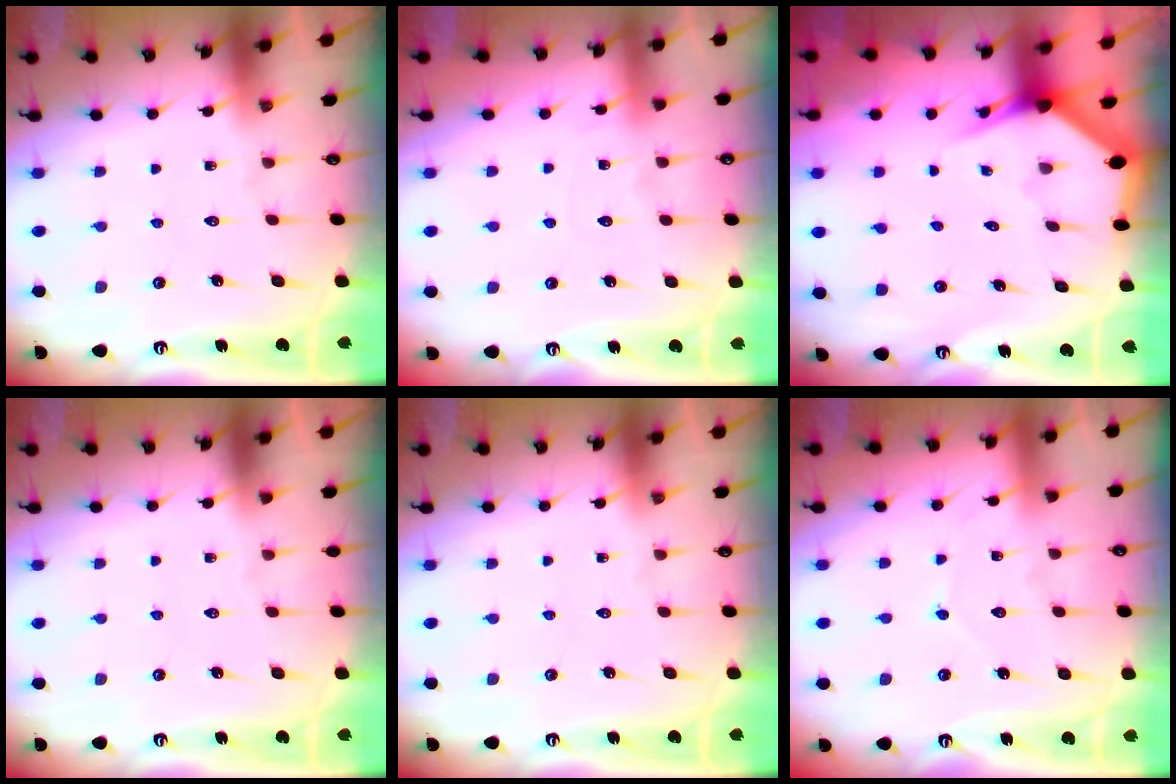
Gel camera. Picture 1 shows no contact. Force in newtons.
{"total": 5.4, "press": 5.3, "slide": 0.7}
{"total": 2.9, "press": 2.9, "slide": 0.2}
{"total": 0.0}
{"total": 0.0}
{"total": 5.3, "press": 5.3, "slide": 0.1}